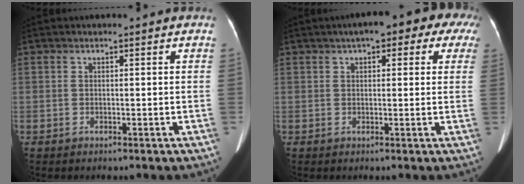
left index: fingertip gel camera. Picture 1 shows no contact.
{"total": 10.4, "force": [5.9, 4.1, 7.4], "torque": [-0.076, 0.044, 0.064]}